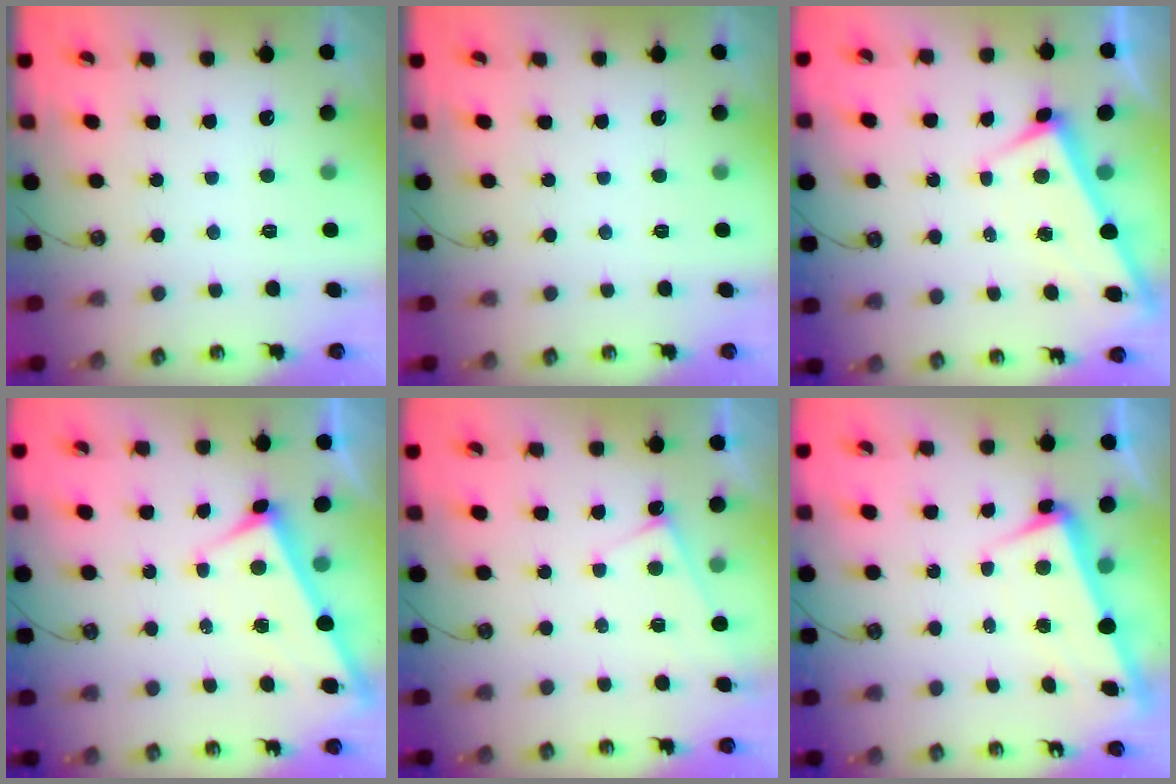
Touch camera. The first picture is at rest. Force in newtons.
{"total": 0.0}
{"total": 2.9, "press": 2.9, "slide": 0.2}
{"total": 3.2, "press": 3.2, "slide": 0.1}
{"total": 1.3, "press": 1.3, "slide": 0.3}
{"total": 2.9, "press": 2.8, "slide": 1.0}